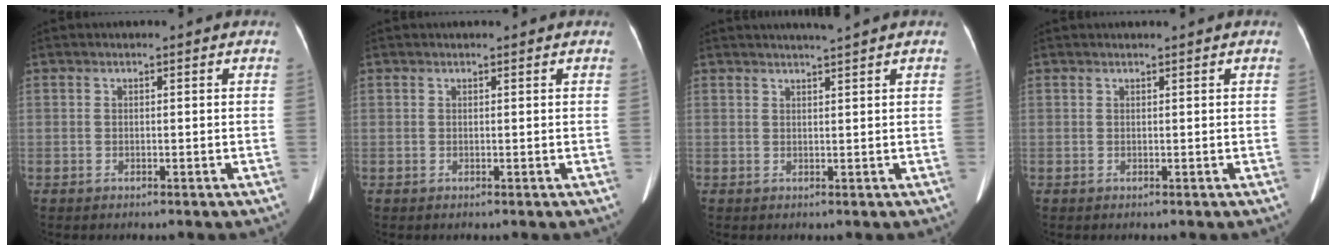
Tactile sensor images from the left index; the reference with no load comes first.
{"total": 0.9, "force": [0.8, 0.1, 0.3], "torque": [-0.004, 0.011, 0.013]}
{"total": 2.5, "force": [2.1, -0.9, 0.9], "torque": [-0.009, 0.002, 0.037]}
{"total": 0.9, "force": [0.8, -0.2, 0.4], "torque": [-0.006, 0.011, 0.020]}